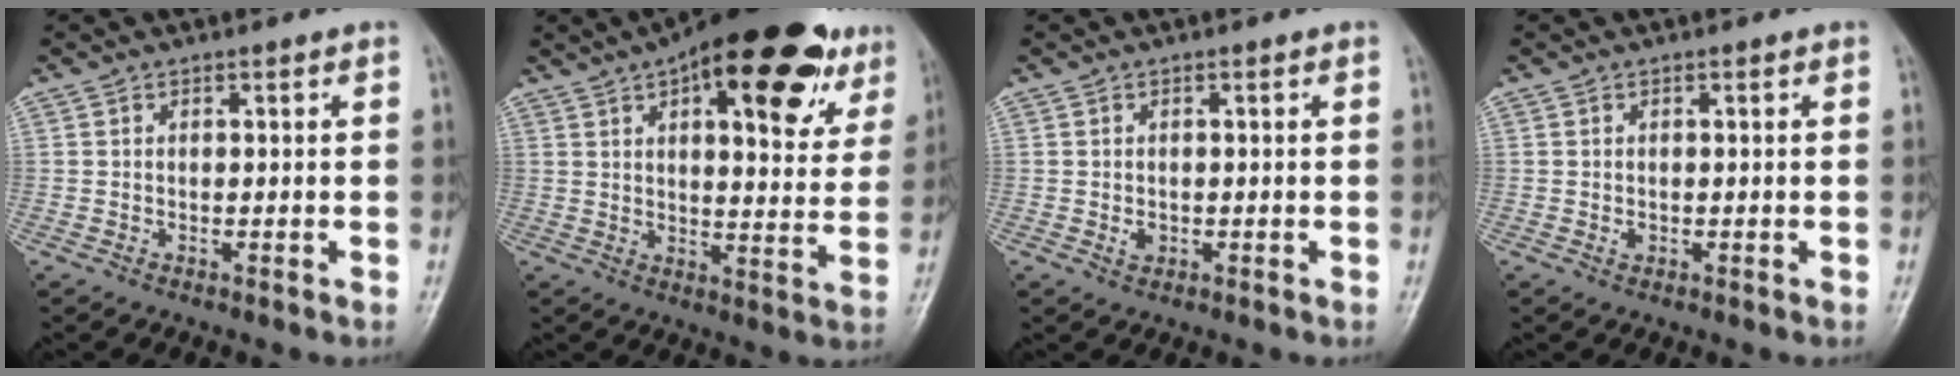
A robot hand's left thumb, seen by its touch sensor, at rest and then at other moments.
{"total": 24.5, "force": [13.1, 9.7, 18.3], "torque": [-0.221, -0.011, 0.180]}
{"total": 1.5, "force": [-0.2, 1.2, 0.9], "torque": [-0.010, 0.000, 0.000]}
{"total": 0.8, "force": [-0.1, 0.7, 0.5], "torque": [-0.005, 0.000, 0.000]}